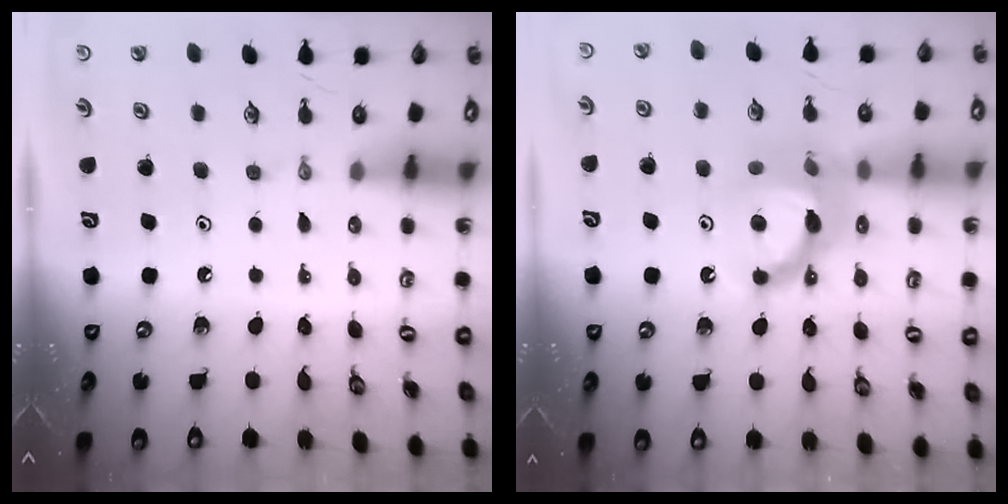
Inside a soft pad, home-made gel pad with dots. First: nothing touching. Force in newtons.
{"total": 11.9, "press": 11.8, "slide": 1.4}